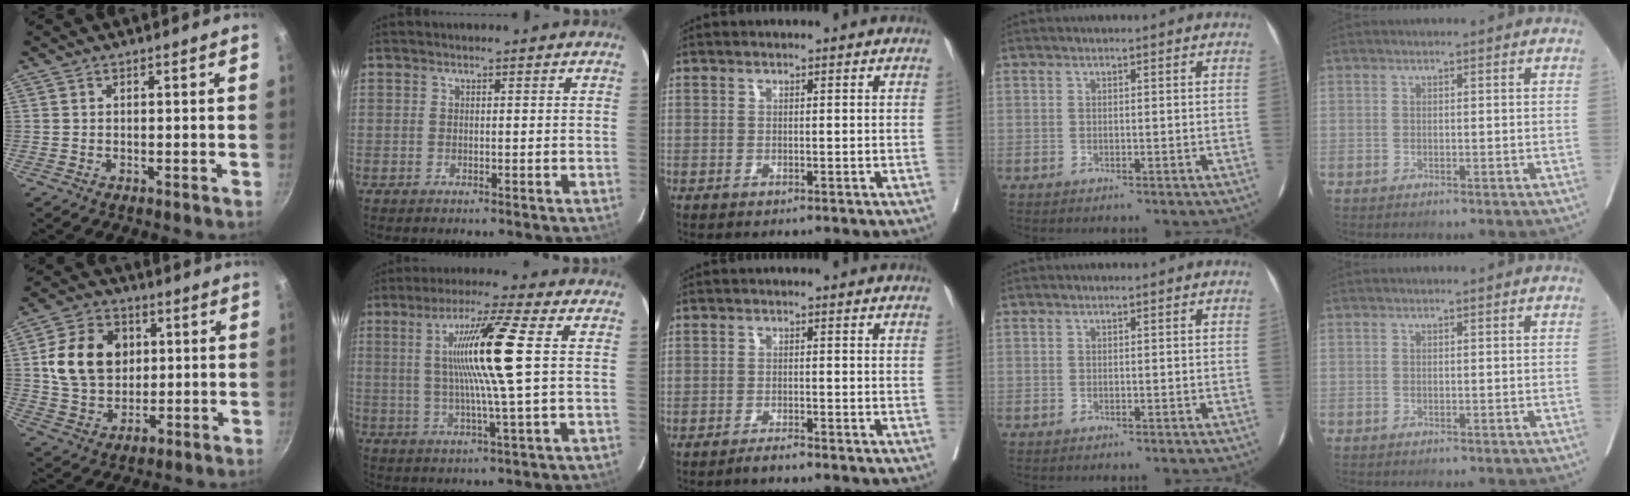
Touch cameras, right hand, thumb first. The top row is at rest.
{"thumb": {"total": 15.2, "force": [2.2, 11.8, 9.3], "torque": [-0.137, 0.008, 0.041]}, "index": {"total": 12.5, "force": [1.8, -1.3, 12.3], "torque": [-0.228, 0.002, 0.032]}, "middle": {"total": 1.5, "force": [-1.4, -0.1, 0.6], "torque": [-0.013, -0.003, -0.024]}}